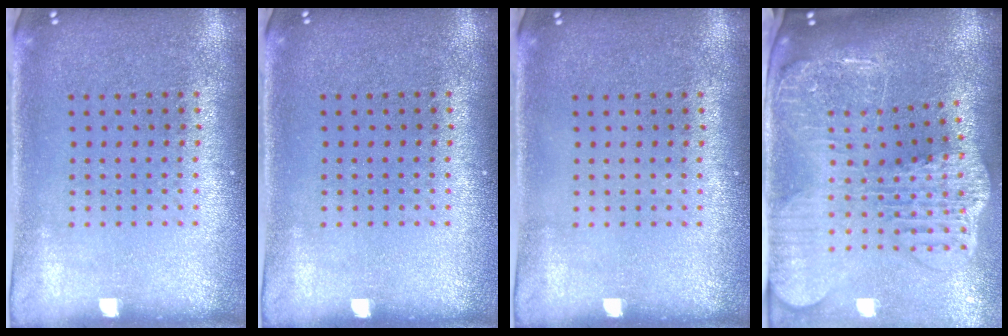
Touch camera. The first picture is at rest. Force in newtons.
{"total": 0.0}
{"total": 0.0}
{"total": 4.1, "press": 3.1, "slide": 2.6}